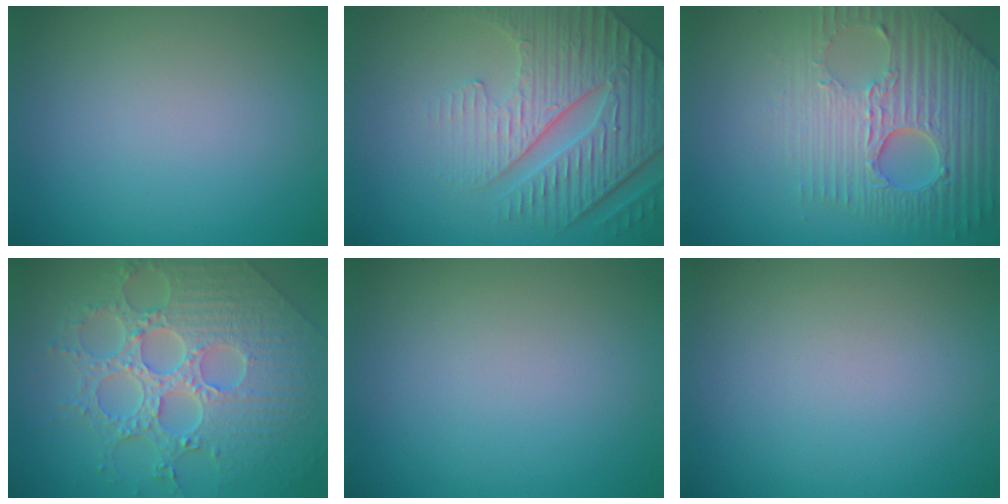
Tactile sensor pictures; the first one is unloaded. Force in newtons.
{"total": 5.7, "press": 5.1, "slide": 2.6}
{"total": 8.3, "press": 5.8, "slide": 6.0}
{"total": 8.7, "press": 6.4, "slide": 5.8}
{"total": 0.0}
{"total": 0.0}